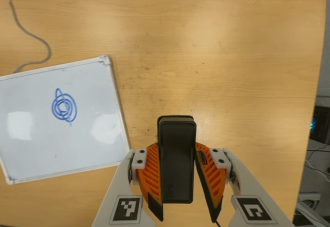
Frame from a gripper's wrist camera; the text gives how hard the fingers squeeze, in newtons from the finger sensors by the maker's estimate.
{"total": 5.7, "left": 4.5, "right": 6.9}